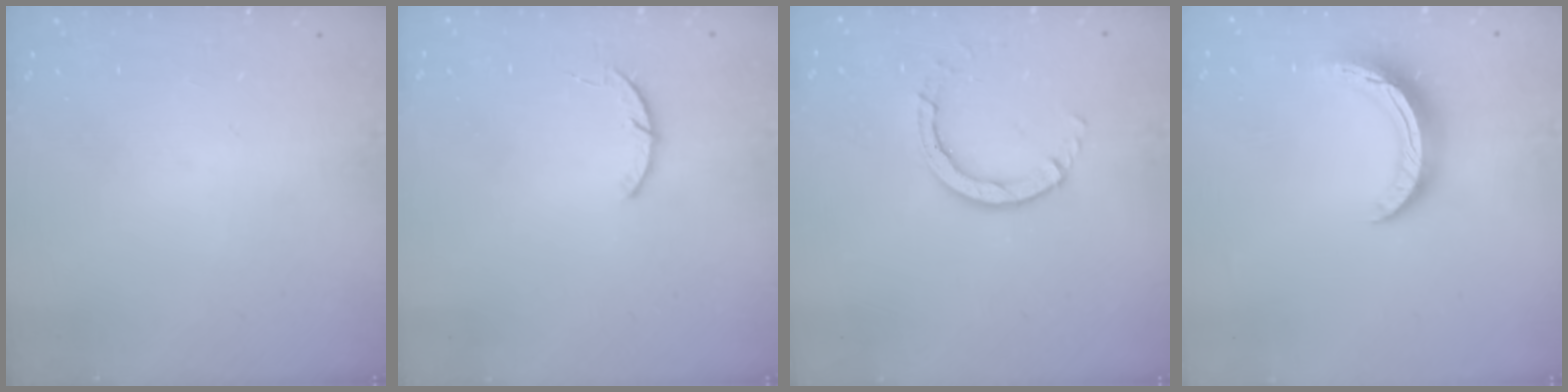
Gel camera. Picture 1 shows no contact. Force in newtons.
{"total": 3.2, "press": 3.2, "slide": 0.4}
{"total": 4.7, "press": 4.7, "slide": 0.3}
{"total": 10.7, "press": 10.7, "slide": 0.2}